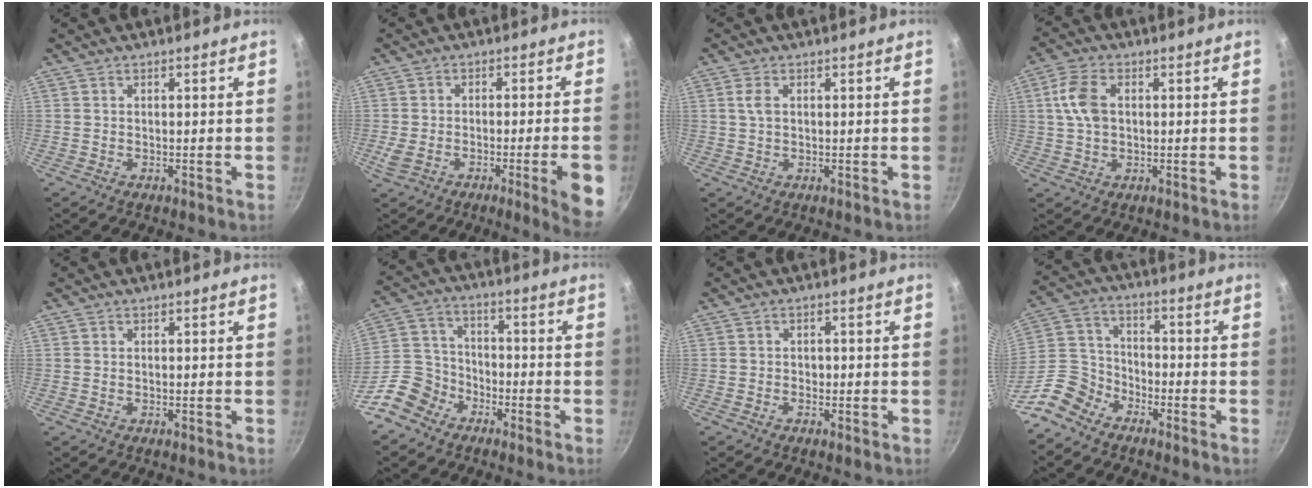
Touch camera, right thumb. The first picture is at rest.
{"total": 10.6, "force": [-3.5, 1.6, 9.9], "torque": [-0.128, 0.010, -0.045]}
{"total": 2.5, "force": [0.7, 1.4, 2.0], "torque": [-0.040, 0.001, 0.013]}
{"total": 7.1, "force": [1.2, 4.5, 5.4], "torque": [-0.102, 0.009, 0.020]}
{"total": 0.0}
{"total": 10.0, "force": [-6.5, 6.8, 3.5], "torque": [-0.043, 0.056, -0.140]}
{"total": 1.1, "force": [-0.5, 0.8, 0.6], "torque": [-0.006, 0.001, -0.005]}
{"total": 9.5, "force": [-6.8, 5.7, 3.4], "torque": [-0.047, 0.057, -0.155]}